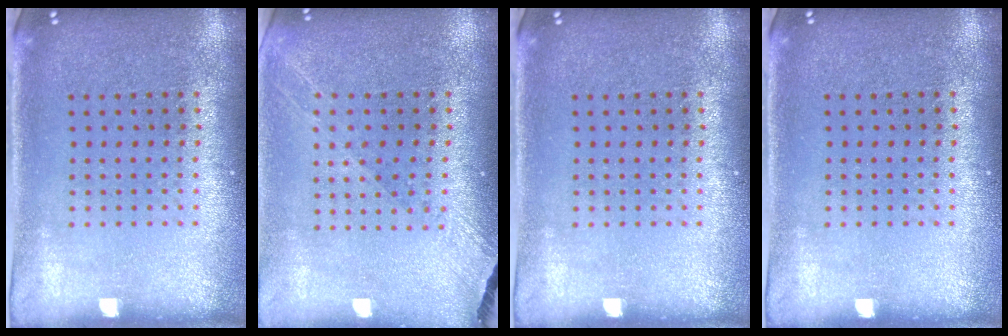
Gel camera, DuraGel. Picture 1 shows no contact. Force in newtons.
{"total": 1.3, "press": 1.2, "slide": 0.3}
{"total": 0.0}
{"total": 0.0}